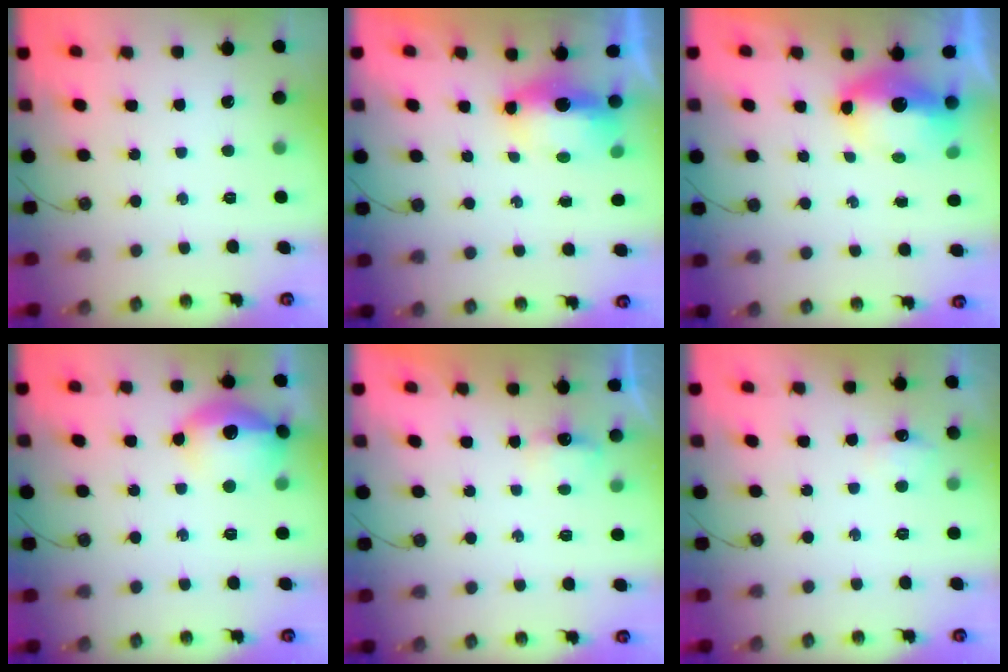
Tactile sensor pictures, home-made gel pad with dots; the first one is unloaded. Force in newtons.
{"total": 7.1, "press": 7.1, "slide": 0.7}
{"total": 8.2, "press": 8.2, "slide": 0.4}
{"total": 15.2, "press": 15.1, "slide": 1.2}
{"total": 3.0, "press": 3.0, "slide": 0.5}
{"total": 5.5, "press": 5.4, "slide": 0.9}